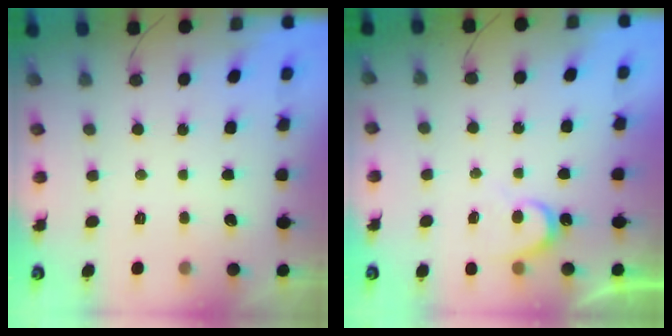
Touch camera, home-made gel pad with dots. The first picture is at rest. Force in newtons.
{"total": 5.8, "press": 5.8, "slide": 0.6}